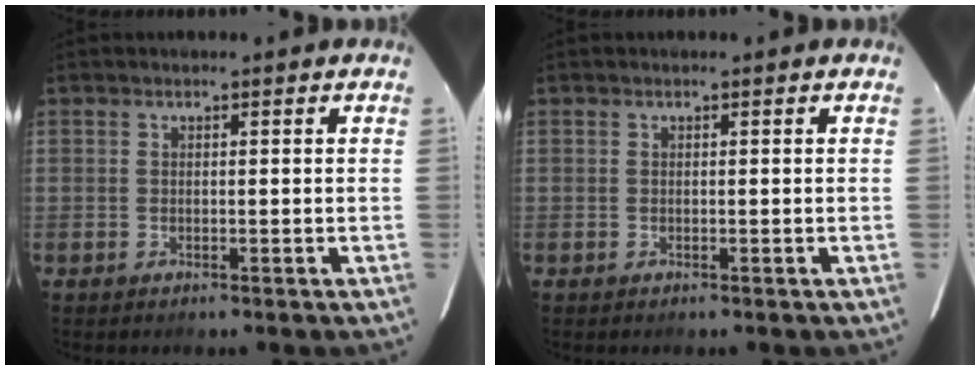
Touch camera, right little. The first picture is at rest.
{"total": 0.0}